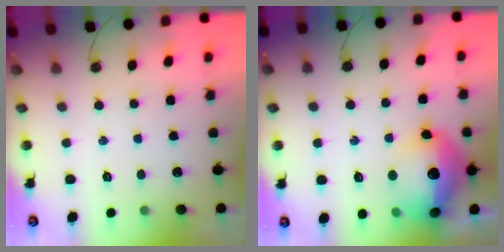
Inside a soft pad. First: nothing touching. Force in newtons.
{"total": 20.6, "press": 20.6, "slide": 1.5}